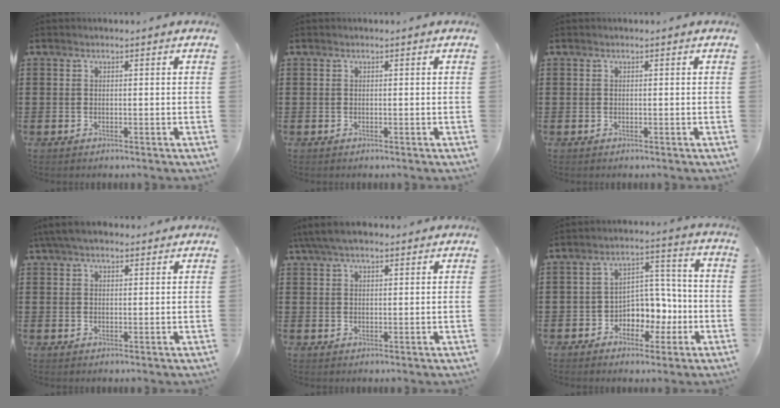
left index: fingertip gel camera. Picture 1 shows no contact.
{"total": 0.0}
{"total": 0.0}
{"total": 4.0, "force": [3.2, 1.2, 2.1], "torque": [-0.049, 0.001, 0.060]}
{"total": 4.7, "force": [3.6, 1.3, 2.7], "torque": [-0.060, 0.003, 0.067]}
{"total": 5.7, "force": [-1.8, 4.7, 2.7], "torque": [-0.053, 0.009, -0.035]}